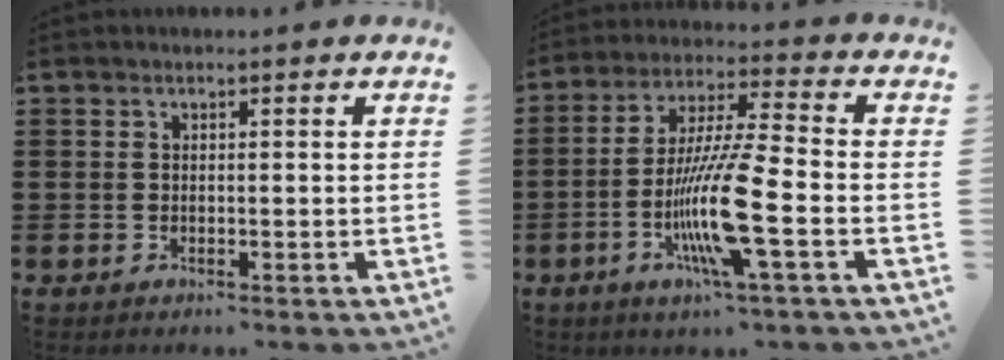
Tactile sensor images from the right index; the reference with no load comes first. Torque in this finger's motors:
{"motor_torque": [2.14, 0.00, 0.66, 0.21]}